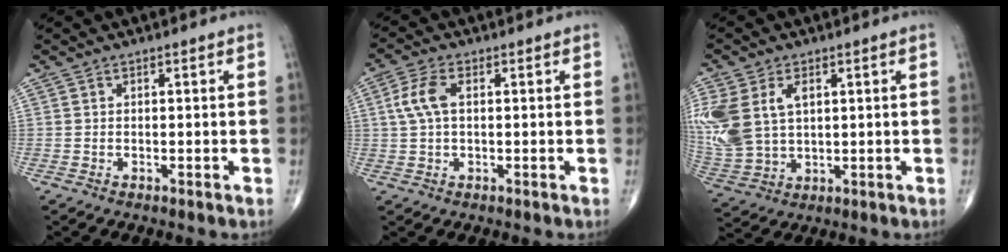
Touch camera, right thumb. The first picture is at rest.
{"total": 5.4, "force": [0.9, 2.9, 4.5], "torque": [-0.109, 0.013, 0.015]}
{"total": 16.5, "force": [4.0, 11.1, 11.4], "torque": [-0.286, 0.004, 0.094]}